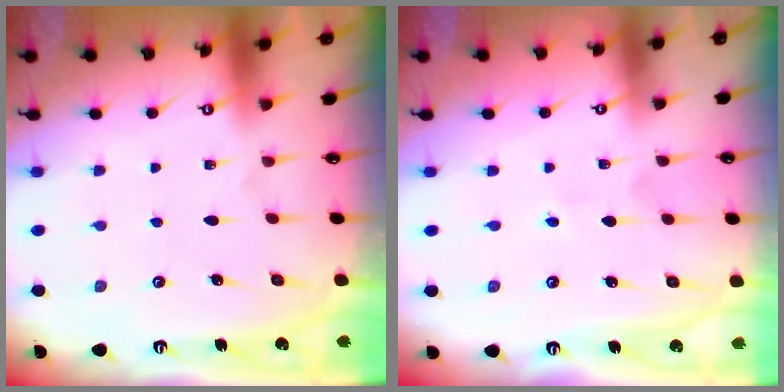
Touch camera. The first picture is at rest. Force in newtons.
{"total": 2.2, "press": 2.0, "slide": 0.8}